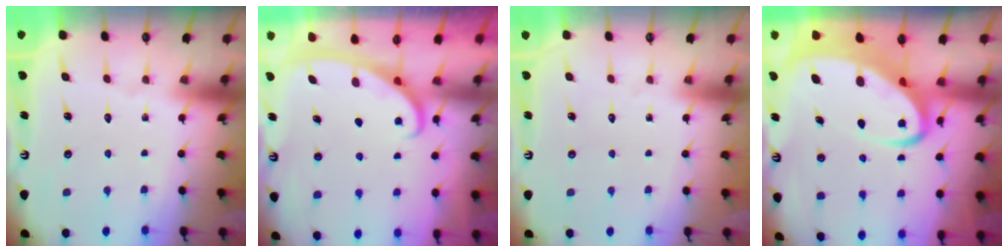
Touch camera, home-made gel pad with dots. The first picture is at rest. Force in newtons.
{"total": 3.0, "press": 3.0, "slide": 0.4}
{"total": 0.0}
{"total": 7.4, "press": 7.3, "slide": 0.8}